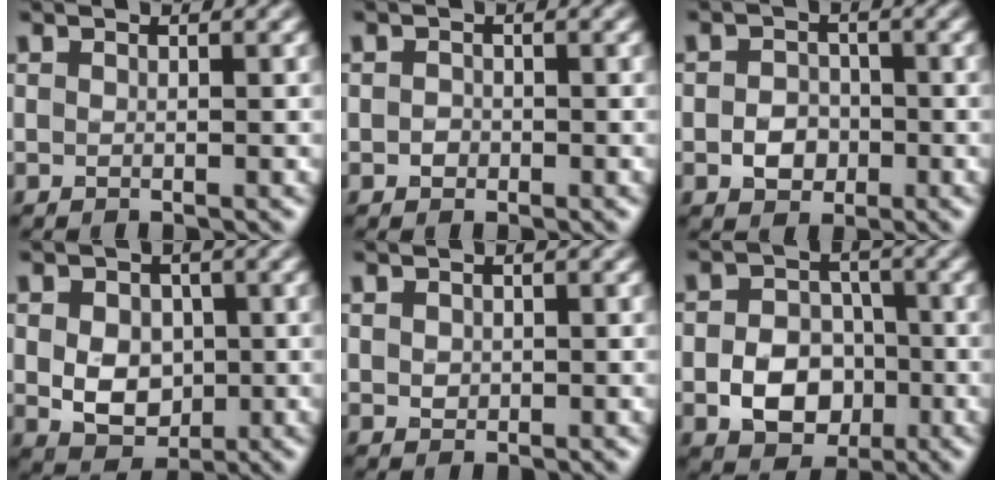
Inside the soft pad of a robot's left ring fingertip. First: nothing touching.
{"total": 0.9, "force": [-0.2, 0.8, 0.3], "torque": [-0.004, -0.004, -0.006]}
{"total": 2.7, "force": [-0.8, 2.2, 1.4], "torque": [-0.019, -0.001, -0.019]}
{"total": 4.8, "force": [0.0, 3.7, 3.1], "torque": [-0.047, -0.007, 0.003]}
{"total": 0.9, "force": [0.2, 0.8, 0.3], "torque": [-0.006, -0.002, 0.006]}
{"total": 5.4, "force": [-1.6, 4.1, 3.1], "torque": [-0.046, -0.003, -0.028]}